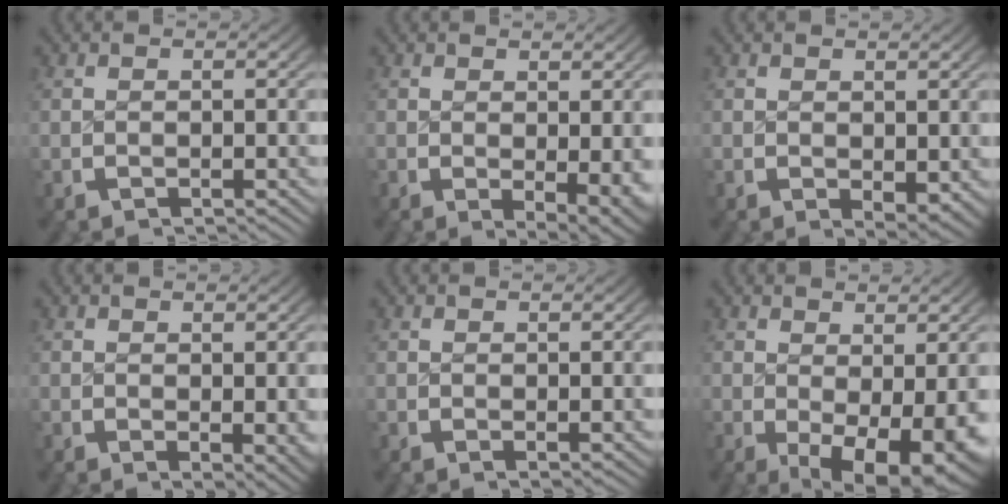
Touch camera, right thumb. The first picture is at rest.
{"total": 3.2, "force": [-0.3, 1.3, 2.9], "torque": [-0.037, -0.021, 0.008]}
{"total": 2.0, "force": [0.3, 1.2, 1.5], "torque": [-0.017, -0.011, 0.013]}
{"total": 2.3, "force": [0.2, 1.0, 2.0], "torque": [-0.022, -0.011, 0.011]}
{"total": 0.8, "force": [0.5, 0.2, 0.5], "torque": [-0.005, -0.004, 0.012]}
{"total": 8.0, "force": [-2.1, 4.4, 6.3], "torque": [-0.100, -0.044, -0.009]}